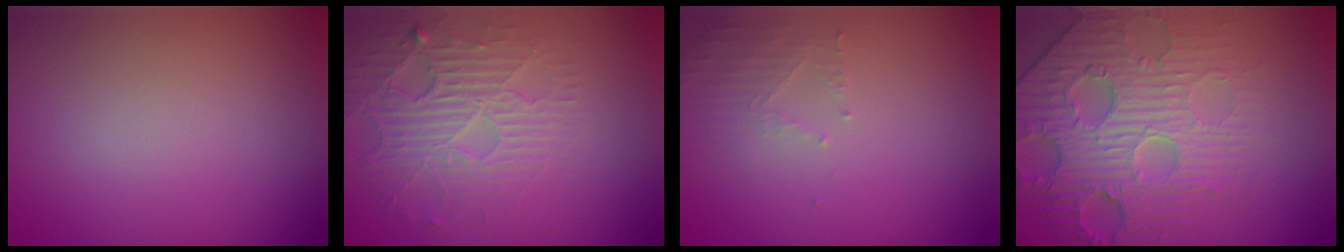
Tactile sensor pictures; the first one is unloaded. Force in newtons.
{"total": 4.0, "press": 3.6, "slide": 1.7}
{"total": 1.7, "press": 1.7, "slide": 0.3}
{"total": 6.7, "press": 5.5, "slide": 3.8}